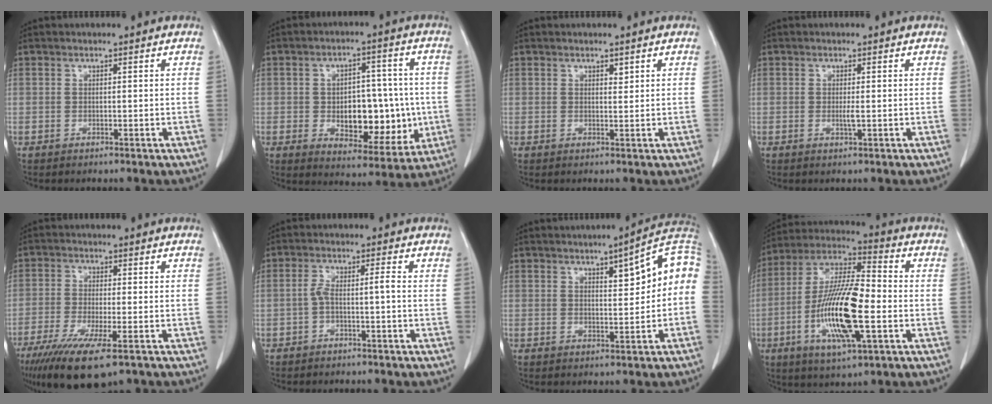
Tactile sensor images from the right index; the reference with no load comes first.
{"total": 13.5, "force": [-1.5, 7.4, 11.2], "torque": [-0.158, 0.018, -0.004]}
{"total": 0.9, "force": [0.6, 0.3, 0.5], "torque": [-0.009, -0.004, 0.010]}
{"total": 1.2, "force": [-0.2, 0.1, 1.2], "torque": [-0.024, -0.003, -0.001]}
{"total": 13.0, "force": [-8.7, 2.2, 9.3], "torque": [-0.167, -0.035, -0.140]}
{"total": 3.0, "force": [-1.1, 0.2, 2.8], "torque": [-0.056, 0.017, -0.019]}
{"total": 8.9, "force": [1.3, 2.2, 8.5], "torque": [-0.108, 0.031, 0.014]}
{"total": 16.9, "force": [-4.1, 3.4, 16.0], "torque": [-0.321, -0.006, -0.074]}